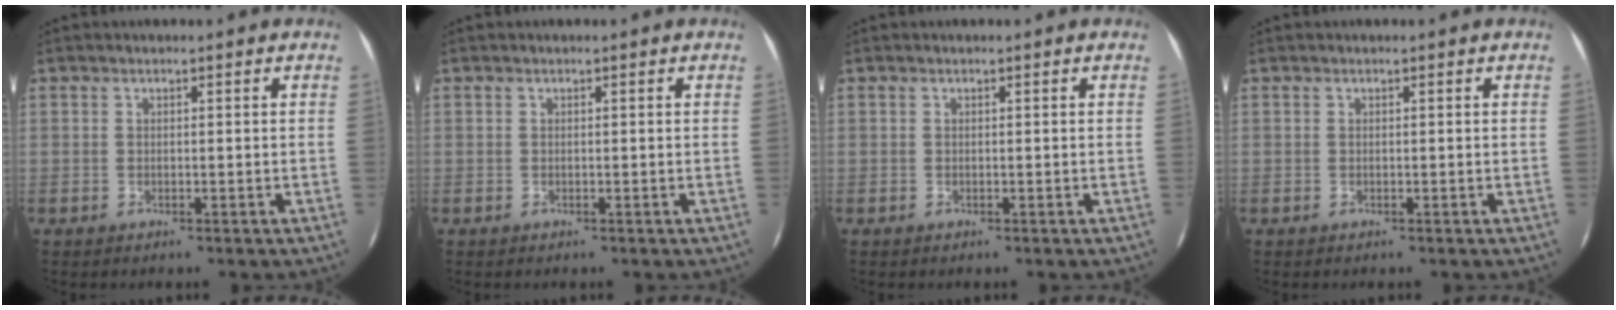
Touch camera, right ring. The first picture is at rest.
{"total": 0.0}
{"total": 0.0}
{"total": 0.0}